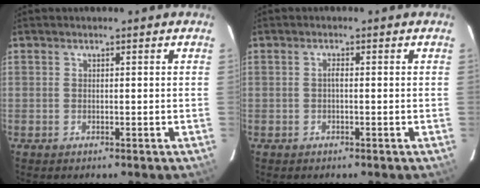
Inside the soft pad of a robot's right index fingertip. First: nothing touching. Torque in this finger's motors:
{"motor_torque": [0.23, -0.09, 0.10, 0.03]}